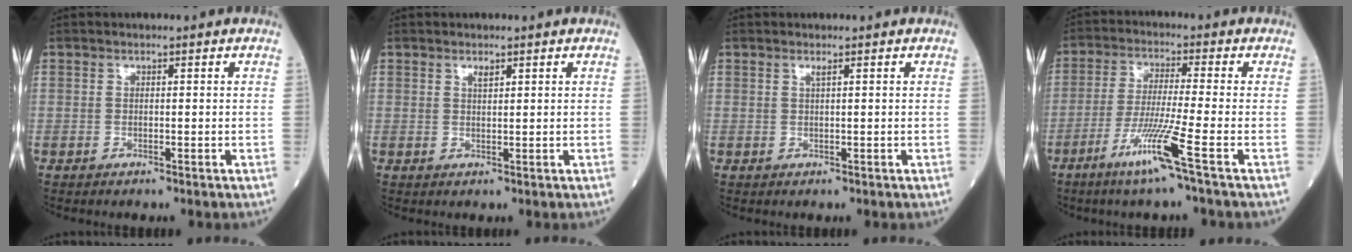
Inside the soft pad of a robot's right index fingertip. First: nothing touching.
{"total": 1.0, "force": [0.7, 0.2, 0.7], "torque": [-0.015, -0.002, 0.014]}
{"total": 0.6, "force": [0.4, -0.1, 0.5], "torque": [-0.015, -0.004, 0.009]}
{"total": 8.7, "force": [-4.6, -1.7, 7.2], "torque": [-0.140, -0.025, -0.095]}